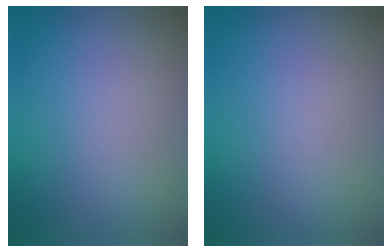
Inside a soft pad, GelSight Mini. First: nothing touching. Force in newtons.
{"total": 0.0}